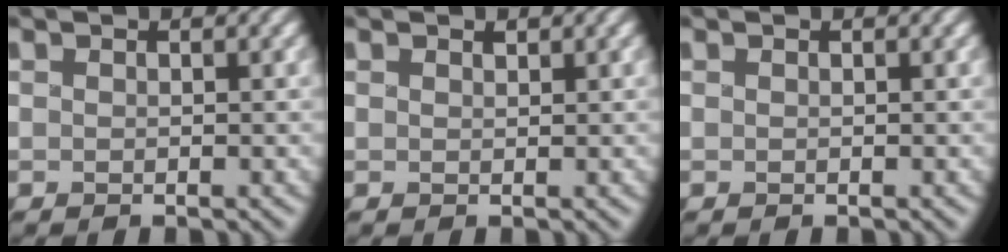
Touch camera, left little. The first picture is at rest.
{"total": 0.6, "force": [0.5, 0.3, 0.3], "torque": [-0.004, 0.000, 0.009]}
{"total": 0.0}